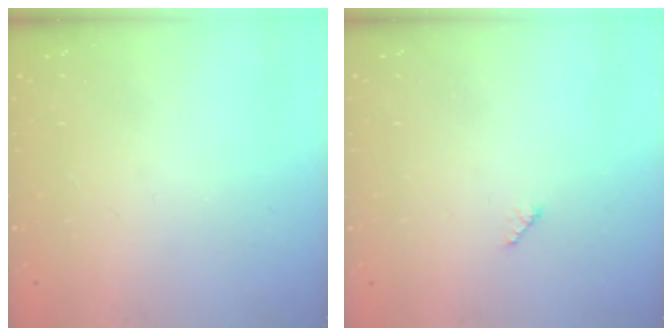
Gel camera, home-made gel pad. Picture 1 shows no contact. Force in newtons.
{"total": 2.9, "press": 2.9, "slide": 0.4}